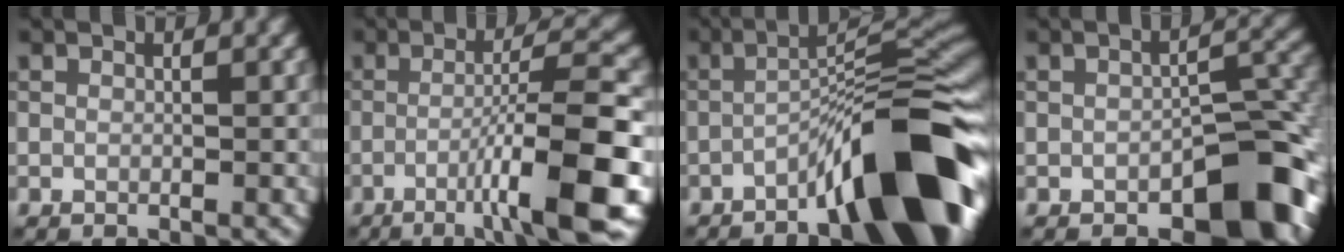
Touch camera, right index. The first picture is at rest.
{"total": 10.1, "force": [-3.6, 1.3, 9.3], "torque": [-0.128, 0.014, -0.065]}
{"total": 13.1, "force": [-6.5, 3.1, 10.9], "torque": [-0.150, 0.010, -0.105]}
{"total": 7.3, "force": [-3.6, 3.3, 5.4], "torque": [-0.051, 0.014, -0.052]}